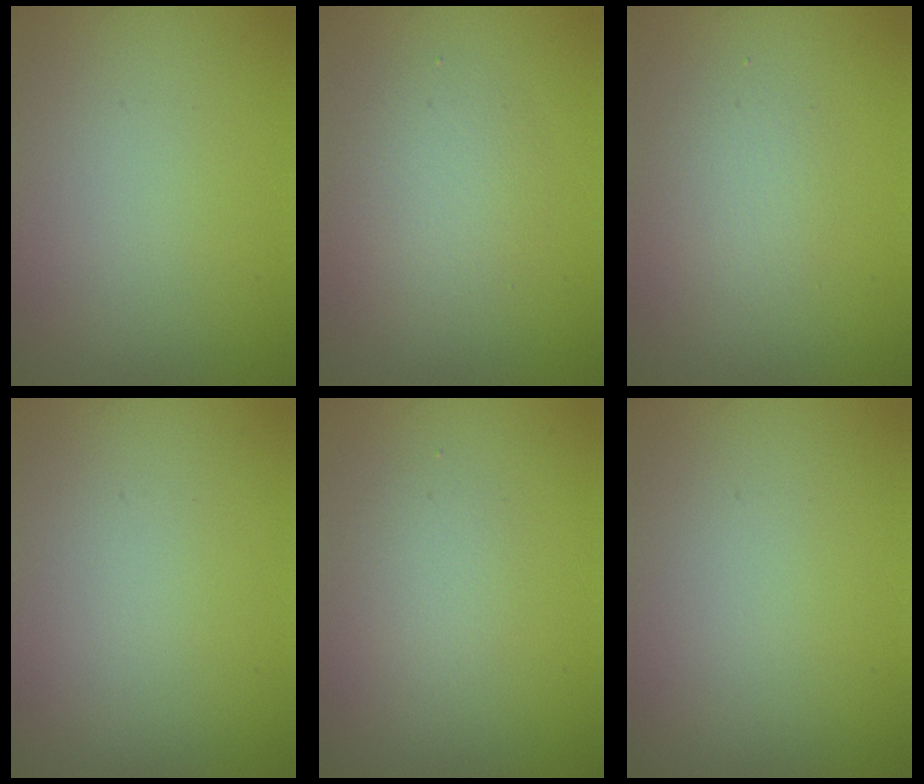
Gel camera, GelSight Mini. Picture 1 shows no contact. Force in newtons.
{"total": 2.8, "press": 2.8, "slide": 0.2}
{"total": 1.8, "press": 1.8, "slide": 0.1}
{"total": 0.0}
{"total": 1.5, "press": 1.5, "slide": 0.1}
{"total": 0.0}